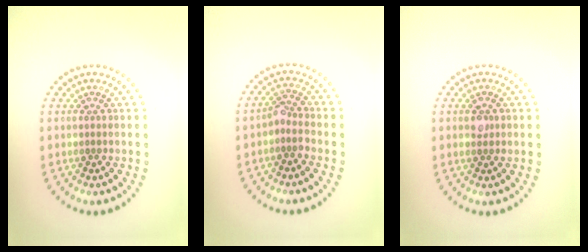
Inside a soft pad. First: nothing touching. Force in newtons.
{"total": 1.8, "press": 1.4, "slide": 1.1}
{"total": 1.4, "press": 1.3, "slide": 0.3}